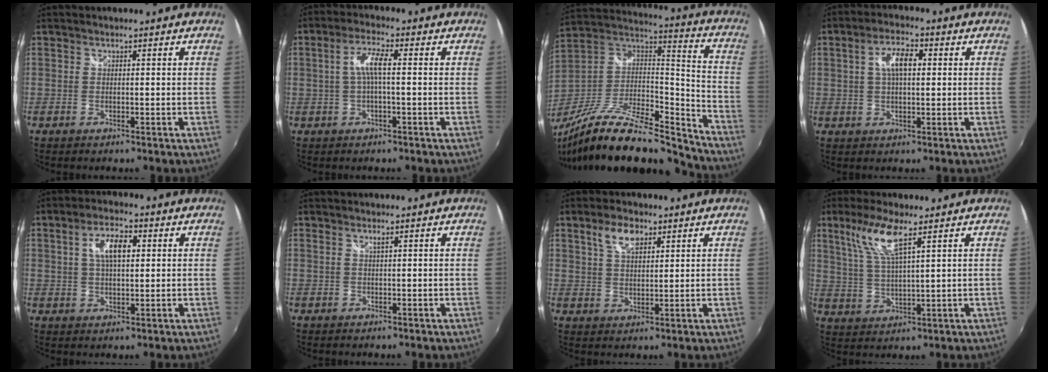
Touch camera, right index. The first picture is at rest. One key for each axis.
{"total": 4.8, "fx": 0.0, "fy": 0.7, "fz": 4.8, "tx": -0.093, "ty": 0.008, "tz": 0.002}
{"total": 26.7, "fx": -21.3, "fy": 6.6, "fz": 14.7, "tx": -0.258, "ty": -0.028, "tz": -0.355}
{"total": 6.0, "fx": 1.2, "fy": 2.7, "fz": 5.3, "tx": -0.097, "ty": 0.014, "tz": 0.021}
{"total": 7.0, "fx": 1.9, "fy": 3.2, "fz": 5.9, "tx": -0.108, "ty": 0.014, "tz": 0.034}
{"total": 0.6, "fx": 0.4, "fy": -0.1, "fz": 0.5, "tx": -0.007, "ty": 0.000, "tz": 0.007}
{"total": 5.6, "fx": 3.1, "fy": 2.8, "fz": 3.7, "tx": -0.067, "ty": 0.010, "tz": 0.058}
{"total": 8.5, "fx": 4.7, "fy": 1.4, "fz": 6.9, "tx": -0.144, "ty": 0.002, "tz": 0.099}